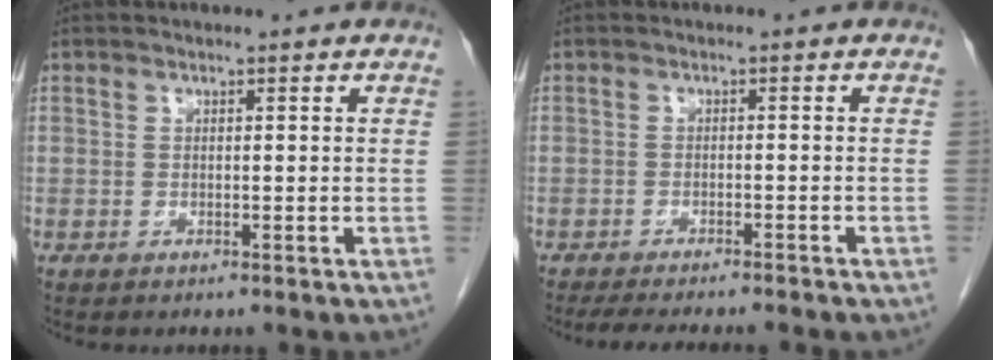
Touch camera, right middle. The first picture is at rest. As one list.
[{"total": 10.9, "force": [-9.4, 1.9, 5.2], "torque": [-0.064, -0.011, -0.120]}]